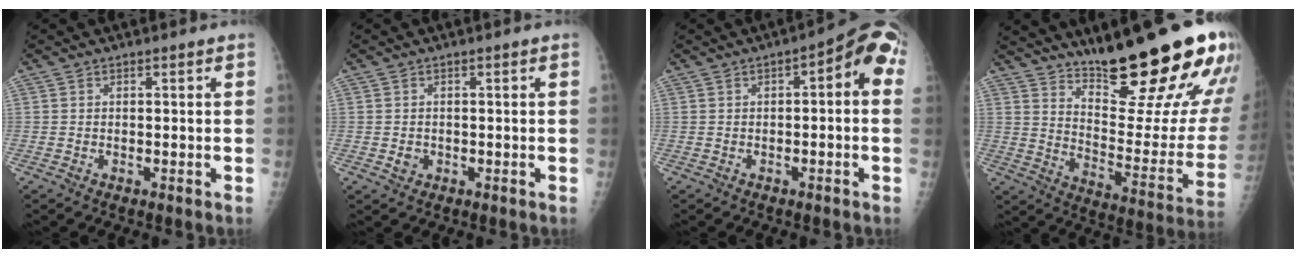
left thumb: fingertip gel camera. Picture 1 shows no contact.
{"total": 1.6, "force": [-0.4, 1.4, 0.7], "torque": [-0.006, 0.004, -0.003]}
{"total": 8.1, "force": [0.9, 3.3, 7.3], "torque": [-0.068, 0.036, -0.003]}
{"total": 25.9, "force": [18.2, 5.1, 17.7], "torque": [-0.228, -0.116, 0.267]}